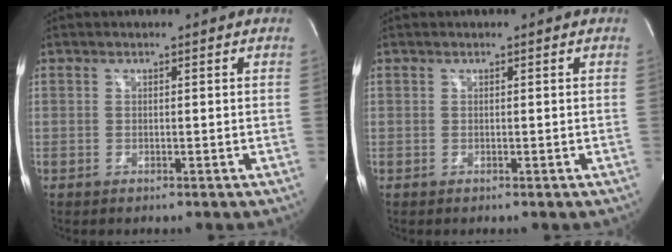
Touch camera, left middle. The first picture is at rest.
{"total": 0.0}